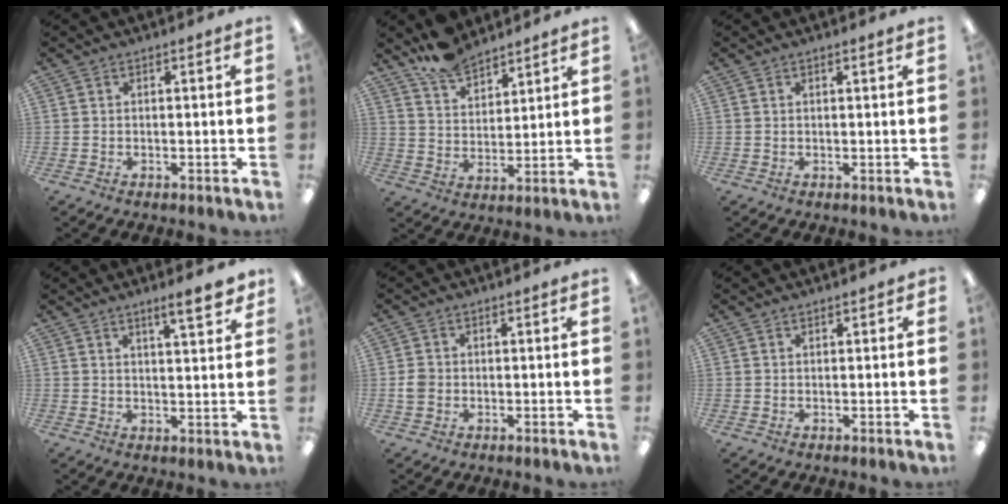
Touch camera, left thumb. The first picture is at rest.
{"total": 9.7, "force": [8.5, 3.8, 2.9], "torque": [-0.058, -0.051, 0.159]}
{"total": 1.1, "force": [0.7, 0.1, 0.9], "torque": [-0.017, 0.000, 0.011]}
{"total": 6.6, "force": [4.9, 1.4, 4.3], "torque": [-0.055, -0.030, 0.076]}
{"total": 2.3, "force": [-0.3, 2.0, 1.0], "torque": [-0.017, 0.004, -0.006]}
{"total": 0.8, "force": [0.6, 0.3, 0.4], "torque": [-0.009, 0.000, 0.011]}